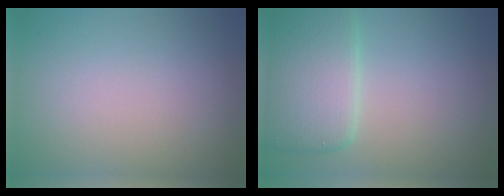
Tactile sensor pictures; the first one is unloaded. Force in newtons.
{"total": 6.4, "press": 6.4, "slide": 0.3}